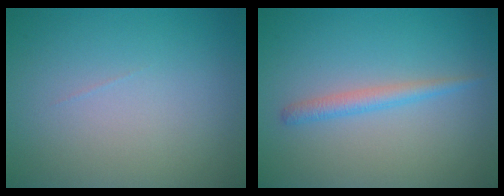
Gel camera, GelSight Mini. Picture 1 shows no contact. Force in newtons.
{"total": 1.7, "press": 1.7, "slide": 0.0}